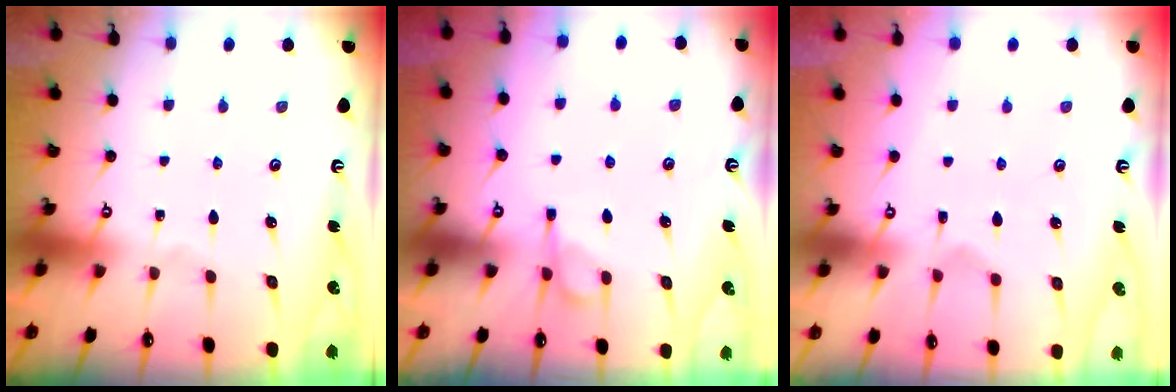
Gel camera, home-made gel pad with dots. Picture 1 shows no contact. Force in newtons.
{"total": 5.1, "press": 5.0, "slide": 0.7}
{"total": 2.8, "press": 2.6, "slide": 1.2}